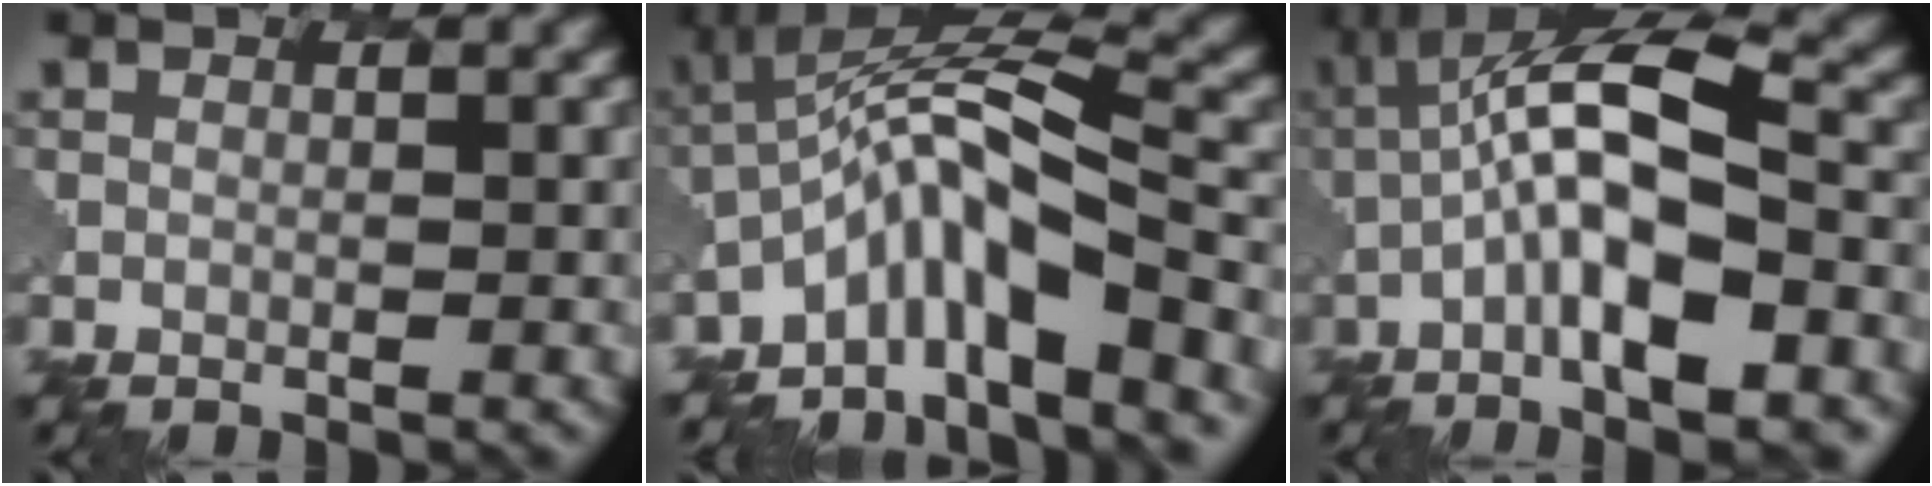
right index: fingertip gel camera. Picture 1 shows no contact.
{"total": 8.1, "force": [-4.3, 1.9, 6.6], "torque": [-0.112, 0.014, -0.078]}
{"total": 10.5, "force": [-2.2, 2.8, 9.8], "torque": [-0.174, 0.020, -0.033]}